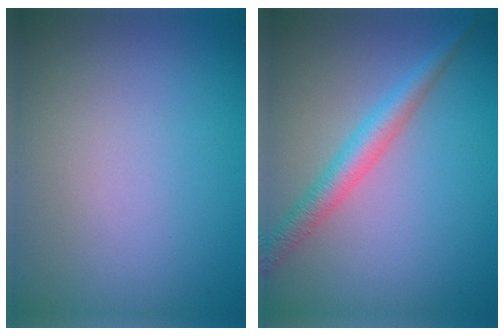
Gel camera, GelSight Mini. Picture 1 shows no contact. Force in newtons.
{"total": 3.0, "press": 3.0, "slide": 0.0}